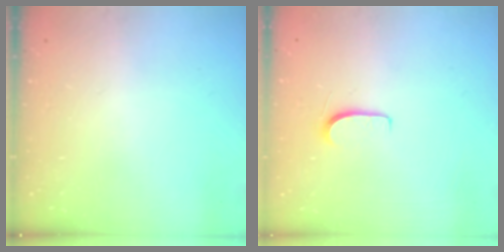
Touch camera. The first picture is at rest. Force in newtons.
{"total": 5.1, "press": 5.1, "slide": 0.6}